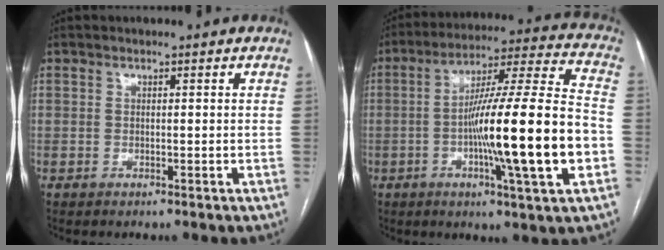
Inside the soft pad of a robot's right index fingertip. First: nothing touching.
{"total": 21.1, "force": [-4.6, 0.0, 20.6], "torque": [-0.318, -0.002, -0.076]}